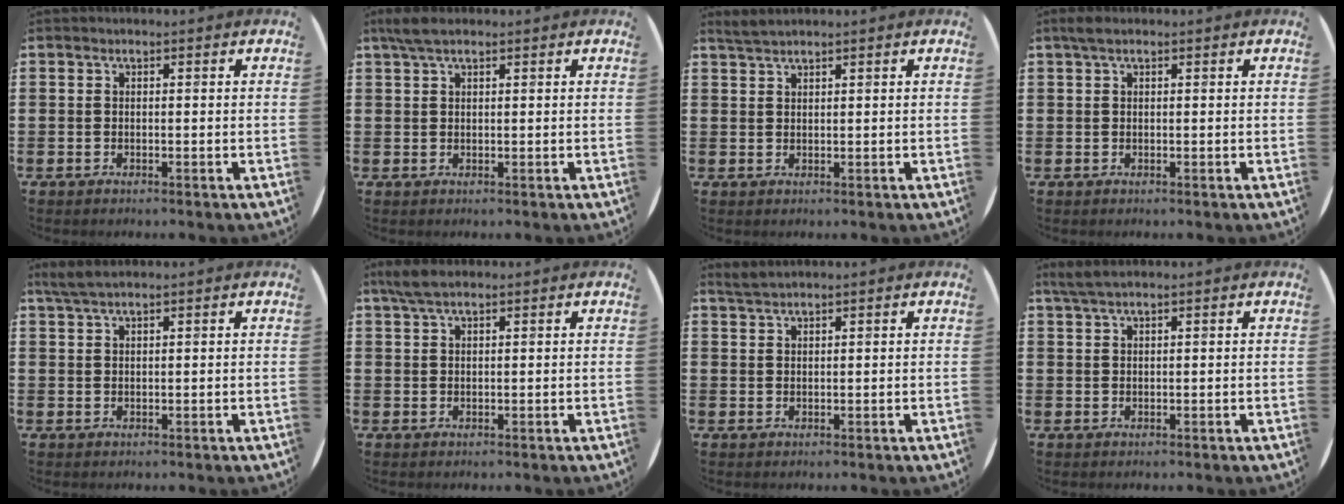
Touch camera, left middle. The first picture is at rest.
{"total": 2.7, "force": [1.8, 0.7, 1.8], "torque": [-0.039, 0.005, 0.032]}
{"total": 1.7, "force": [1.6, -0.1, 0.5], "torque": [-0.011, 0.001, 0.031]}
{"total": 1.2, "force": [0.7, 0.4, 0.8], "torque": [-0.018, 0.004, 0.012]}
{"total": 2.3, "force": [1.9, 0.2, 1.4], "torque": [-0.029, 0.004, 0.034]}
{"total": 3.1, "force": [2.1, 0.8, 2.1], "torque": [-0.045, 0.005, 0.039]}
{"total": 1.6, "force": [1.6, -0.1, 0.4], "torque": [-0.010, 0.001, 0.030]}
{"total": 2.1, "force": [1.7, 0.1, 1.3], "torque": [-0.027, 0.003, 0.030]}